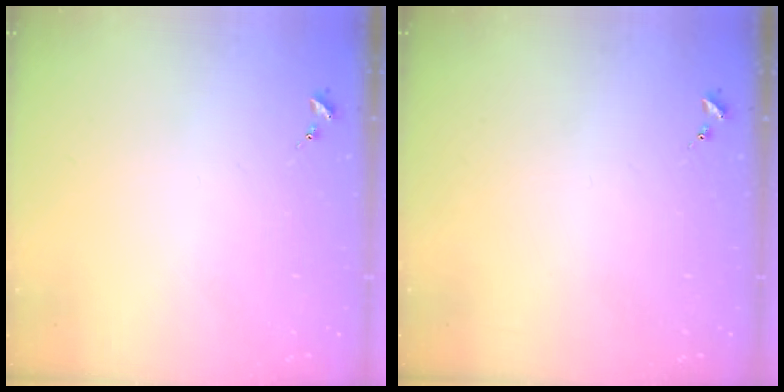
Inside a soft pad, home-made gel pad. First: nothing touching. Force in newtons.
{"total": 0.0}